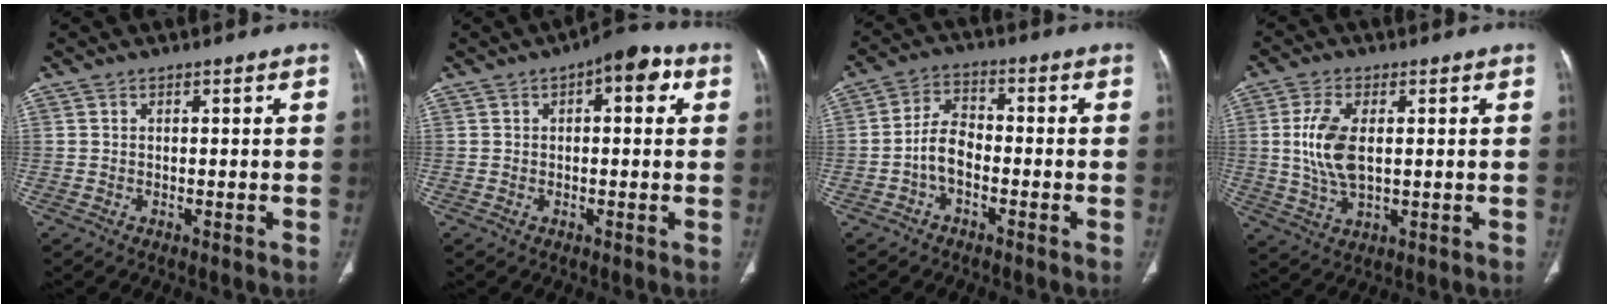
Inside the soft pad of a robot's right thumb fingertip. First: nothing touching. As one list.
[{"total": 7.0, "force": [2.5, 3.2, 5.7], "torque": [-0.052, 0.019, 0.022]}, {"total": 5.9, "force": [-2.0, 3.5, 4.2], "torque": [-0.073, 0.026, -0.048]}, {"total": 9.1, "force": [0.9, 4.7, 7.8], "torque": [-0.167, -0.007, 0.022]}]